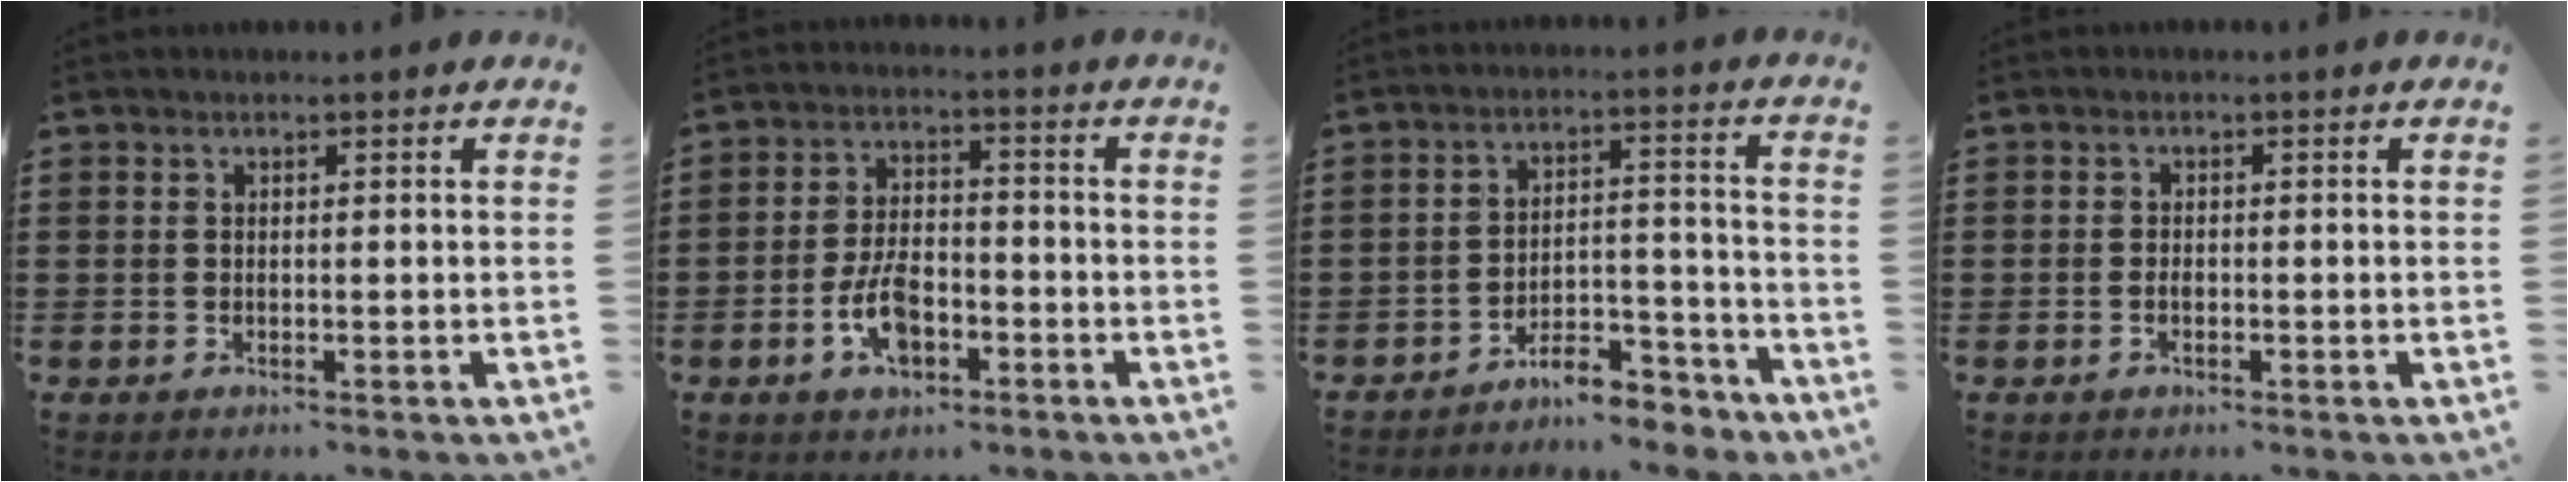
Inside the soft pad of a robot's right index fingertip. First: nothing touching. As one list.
[{"total": 7.0, "force": [-2.8, 3.5, 5.4], "torque": [-0.123, -0.001, -0.056]}, {"total": 6.6, "force": [-6.2, 1.4, 1.8], "torque": [-0.024, 0.021, -0.119]}, {"total": 1.1, "force": [-0.4, 0.3, 1.0], "torque": [-0.021, -0.005, -0.005]}]